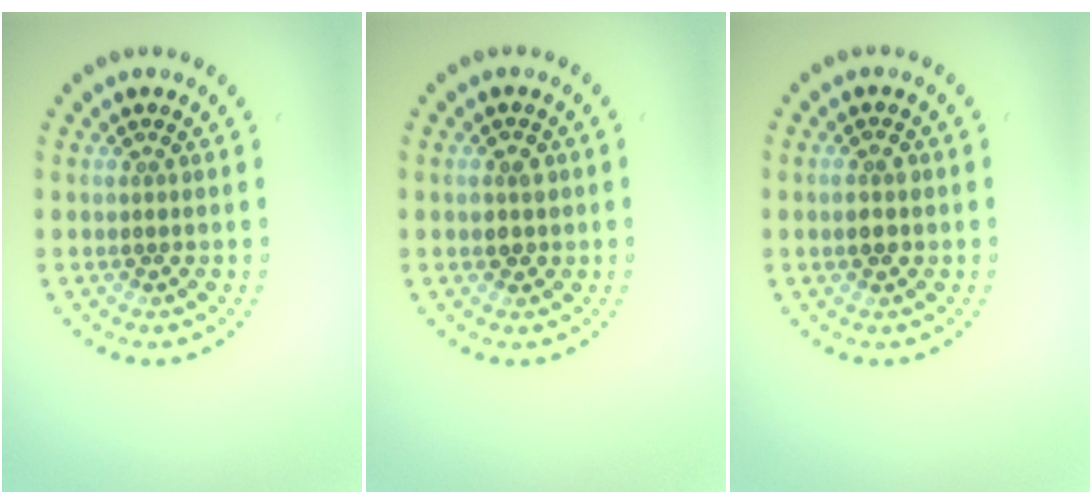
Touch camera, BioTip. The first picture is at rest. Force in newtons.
{"total": 1.5, "press": 1.5, "slide": 0.2}
{"total": 1.4, "press": 1.4, "slide": 0.4}